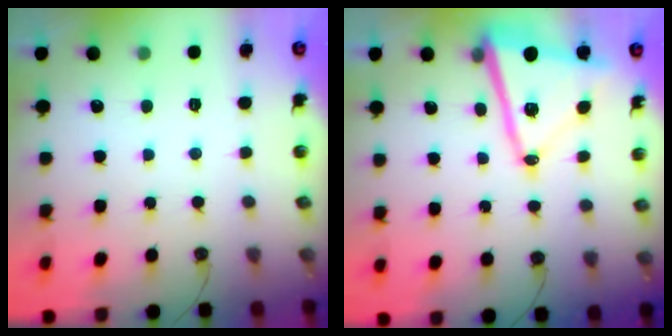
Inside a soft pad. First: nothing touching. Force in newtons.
{"total": 14.9, "press": 14.8, "slide": 1.8}